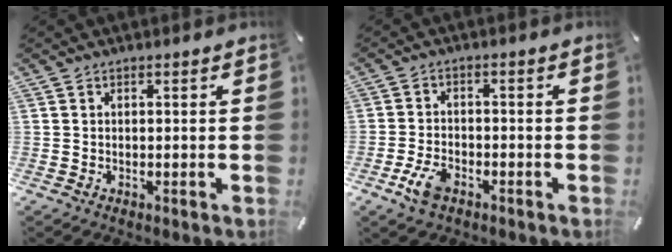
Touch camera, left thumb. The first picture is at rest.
{"total": 5.6, "force": [-3.2, 3.0, 3.4], "torque": [-0.085, 0.009, -0.063]}